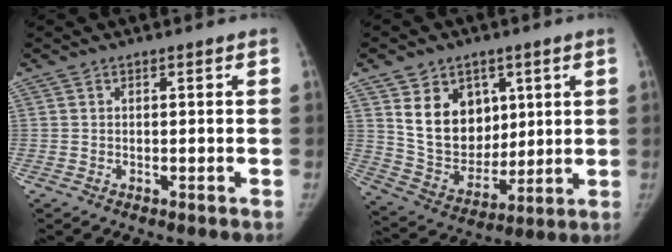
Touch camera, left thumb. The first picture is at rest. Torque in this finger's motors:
{"motor_torque": [1.27, 1.17, 0.90, -1.05, 0.28]}